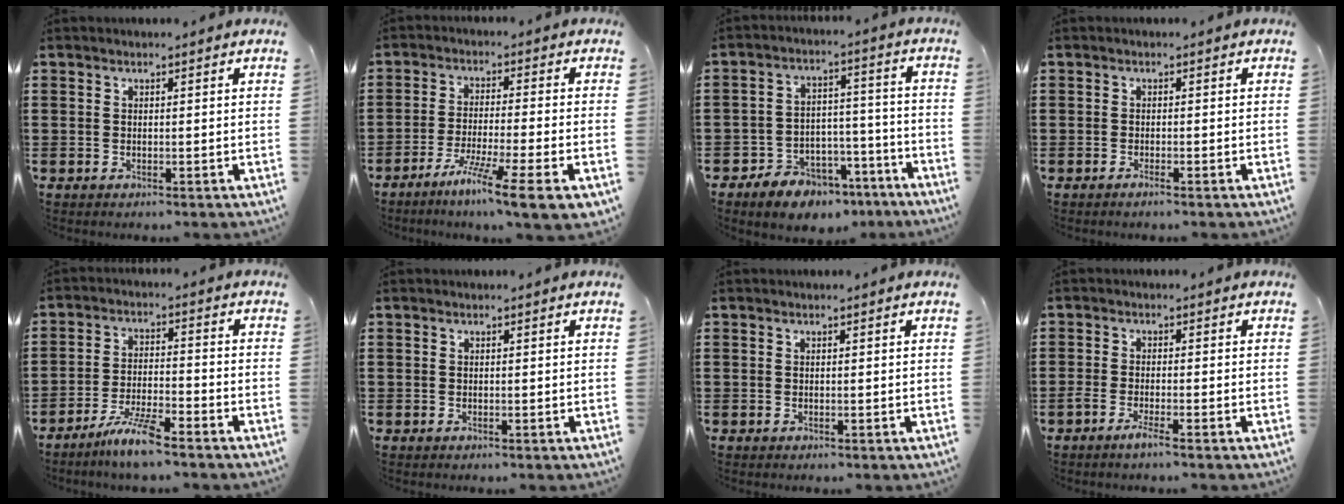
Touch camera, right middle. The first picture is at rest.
{"total": 7.7, "force": [-5.6, -0.4, 5.2], "torque": [-0.097, -0.015, -0.106]}
{"total": 6.5, "force": [-5.8, 2.7, 0.9], "torque": [-0.016, 0.032, -0.111]}
{"total": 0.8, "force": [-0.6, 0.0, 0.5], "torque": [-0.010, -0.003, -0.011]}
{"total": 6.4, "force": [-5.1, 0.4, 3.9], "torque": [-0.087, -0.009, -0.098]}
{"total": 0.0}
{"total": 0.0}
{"total": 2.2, "force": [-1.4, 0.0, 1.7], "torque": [-0.045, -0.007, -0.031]}